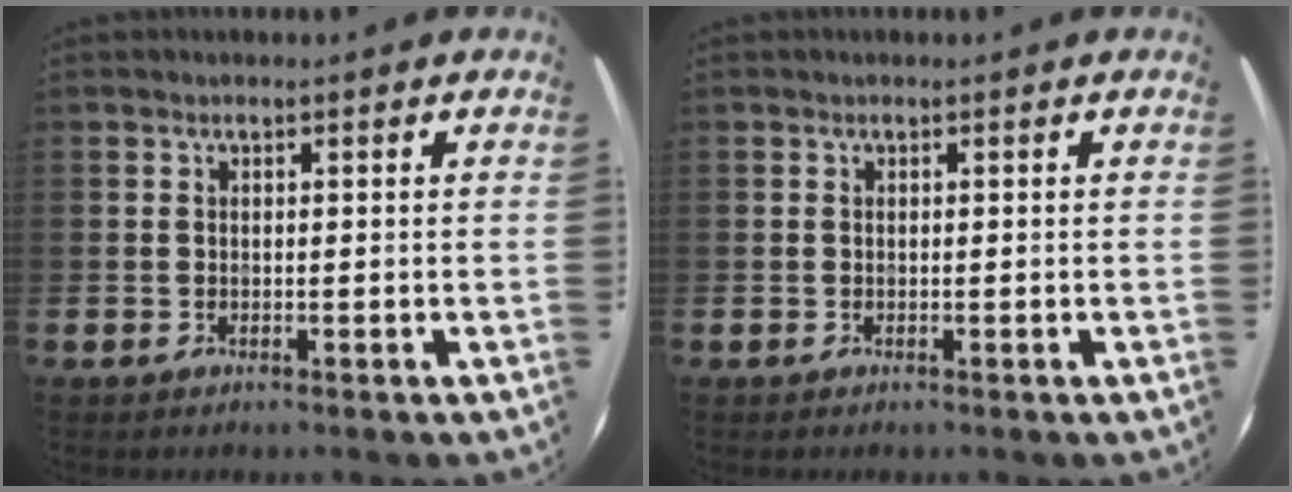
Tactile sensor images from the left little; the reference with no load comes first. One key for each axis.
{"total": 0.0}